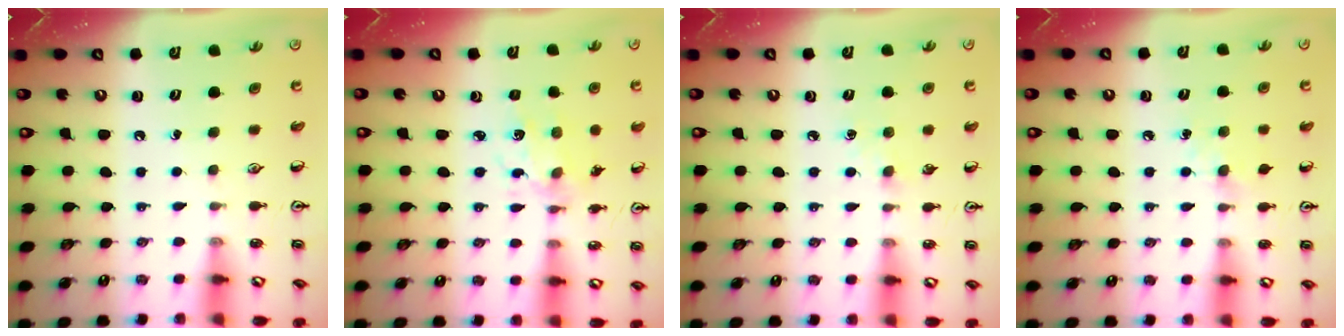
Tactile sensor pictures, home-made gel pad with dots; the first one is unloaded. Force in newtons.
{"total": 3.5, "press": 3.4, "slide": 1.0}
{"total": 2.8, "press": 2.8, "slide": 0.4}
{"total": 5.5, "press": 5.5, "slide": 0.8}